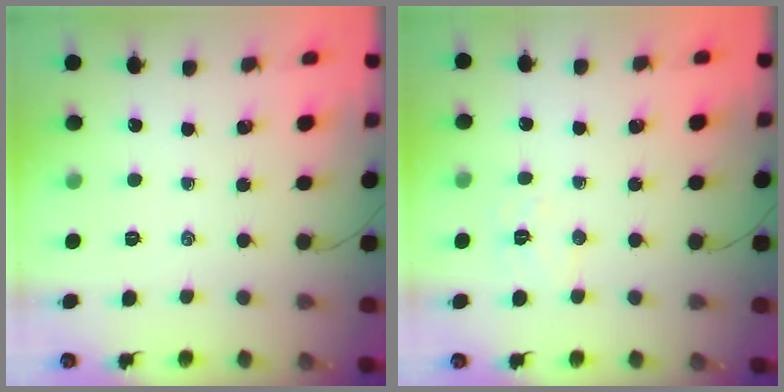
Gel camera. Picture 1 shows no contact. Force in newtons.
{"total": 4.8, "press": 4.7, "slide": 1.0}